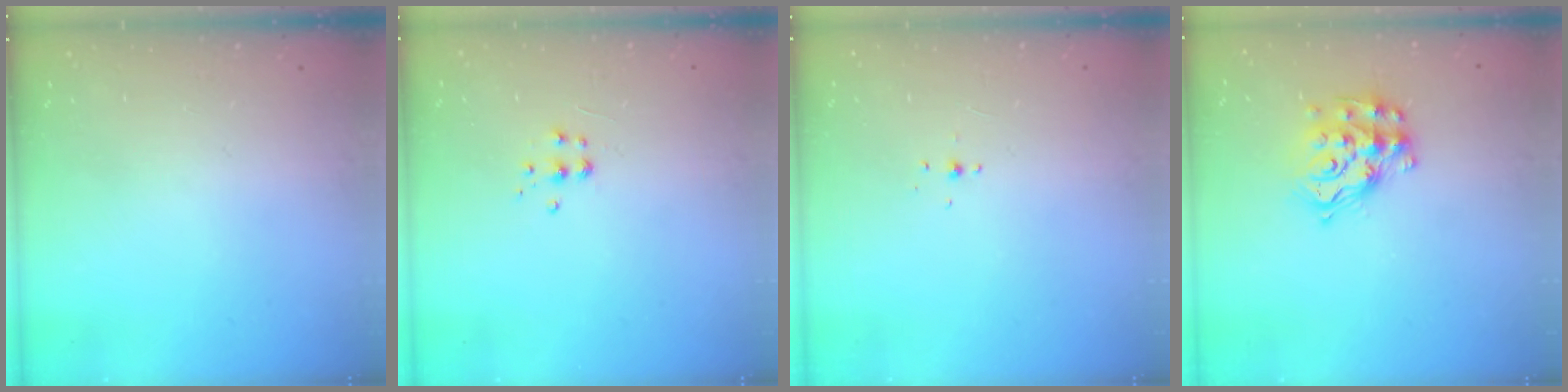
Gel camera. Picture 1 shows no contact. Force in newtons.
{"total": 4.9, "press": 4.9, "slide": 0.5}
{"total": 2.4, "press": 2.3, "slide": 0.7}
{"total": 14.8, "press": 14.8, "slide": 0.9}